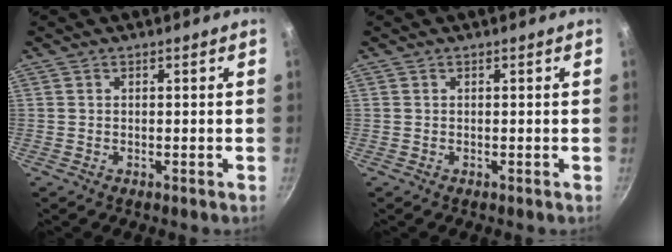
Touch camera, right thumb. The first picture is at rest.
{"total": 0.0}